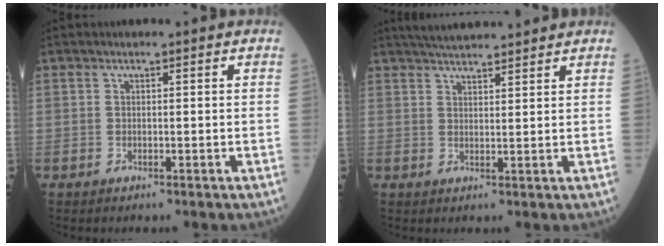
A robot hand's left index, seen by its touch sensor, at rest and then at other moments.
{"total": 7.6, "force": [7.1, 0.6, 2.8], "torque": [-0.047, 0.030, 0.111]}